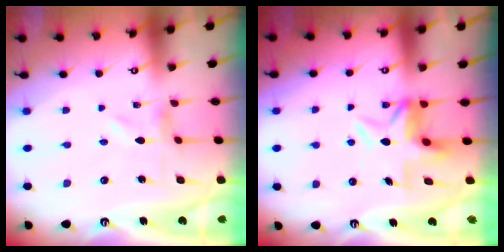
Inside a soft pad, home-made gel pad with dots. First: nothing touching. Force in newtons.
{"total": 6.5, "press": 6.5, "slide": 0.6}